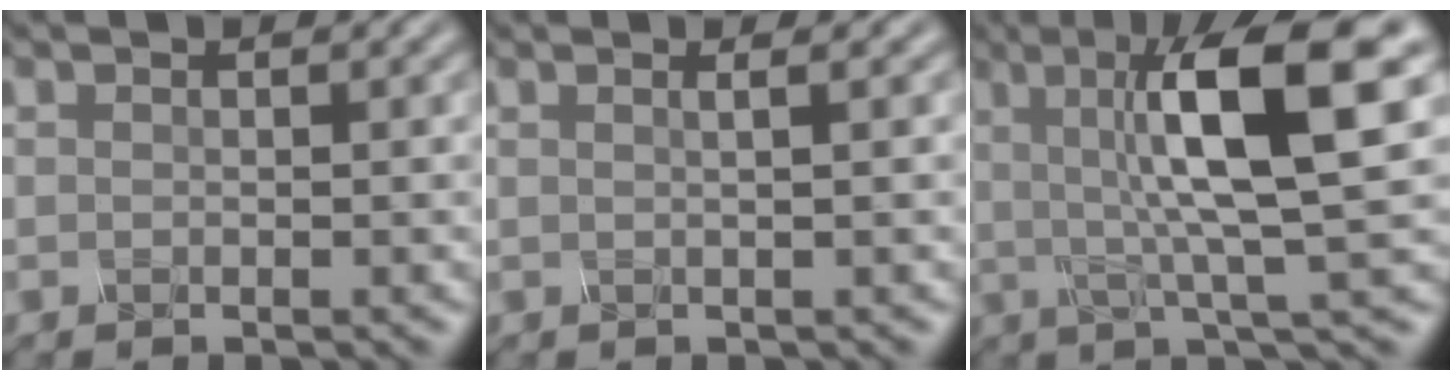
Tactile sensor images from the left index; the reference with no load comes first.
{"total": 2.6, "force": [1.0, 1.2, 2.1], "torque": [-0.010, 0.013, -0.019]}
{"total": 10.8, "force": [2.4, 2.2, 10.3], "torque": [-0.143, 0.005, 0.039]}